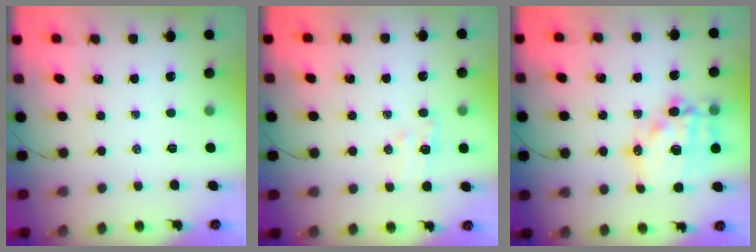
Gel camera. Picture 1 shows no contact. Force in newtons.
{"total": 6.5, "press": 6.4, "slide": 1.1}
{"total": 17.1, "press": 16.7, "slide": 3.9}